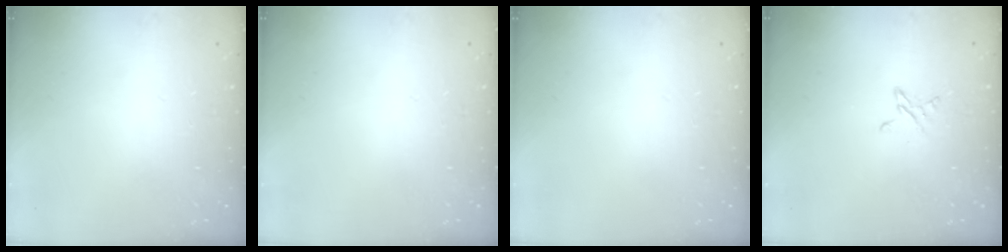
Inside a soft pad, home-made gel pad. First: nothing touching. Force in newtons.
{"total": 0.0}
{"total": 0.0}
{"total": 4.1, "press": 4.1, "slide": 0.4}